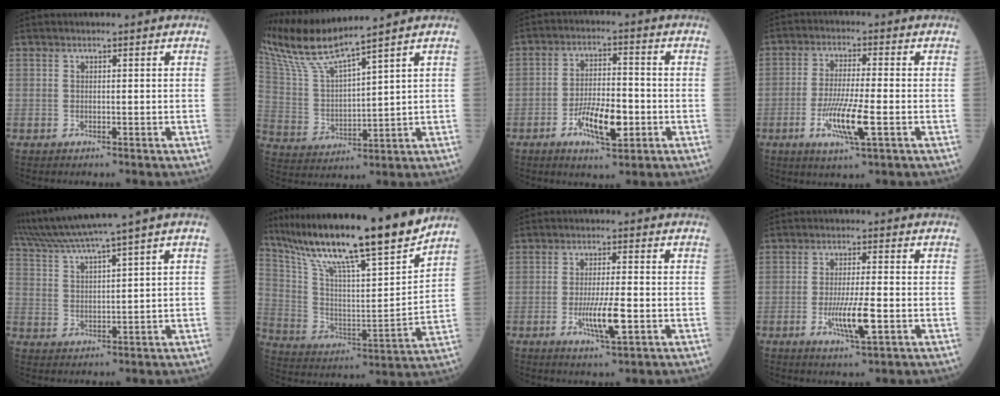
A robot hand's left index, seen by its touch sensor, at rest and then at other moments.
{"total": 10.4, "force": [9.3, -1.6, 4.3], "torque": [-0.105, 0.002, 0.193]}
{"total": 8.1, "force": [-3.1, 2.5, 7.0], "torque": [-0.133, -0.006, -0.055]}
{"total": 8.0, "force": [-2.7, 0.5, 7.6], "torque": [-0.150, -0.018, -0.053]}
{"total": 9.5, "force": [7.8, -2.2, 4.9], "torque": [-0.090, 0.019, 0.145]}
{"total": 22.6, "force": [18.7, 0.1, 12.7], "torque": [-0.224, -0.014, 0.312]}
{"total": 6.1, "force": [-1.8, 0.5, 5.8], "torque": [-0.113, -0.014, -0.032]}
{"total": 6.4, "force": [-2.0, 0.5, 6.1], "torque": [-0.118, -0.015, -0.035]}